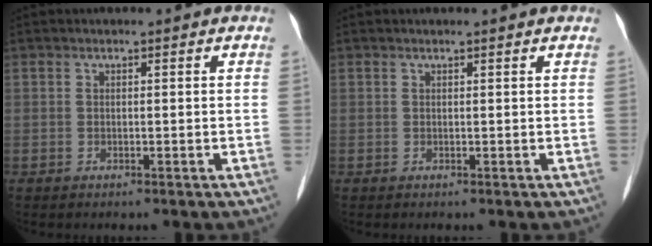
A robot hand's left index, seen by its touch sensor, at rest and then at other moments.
{"total": 1.0, "force": [1.0, -0.1, 0.3], "torque": [-0.013, 0.006, 0.013]}